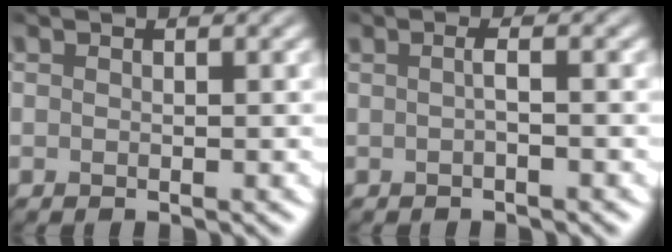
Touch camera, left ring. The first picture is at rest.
{"total": 1.1, "force": [-0.1, 0.3, 1.1], "torque": [-0.015, 0.000, -0.005]}